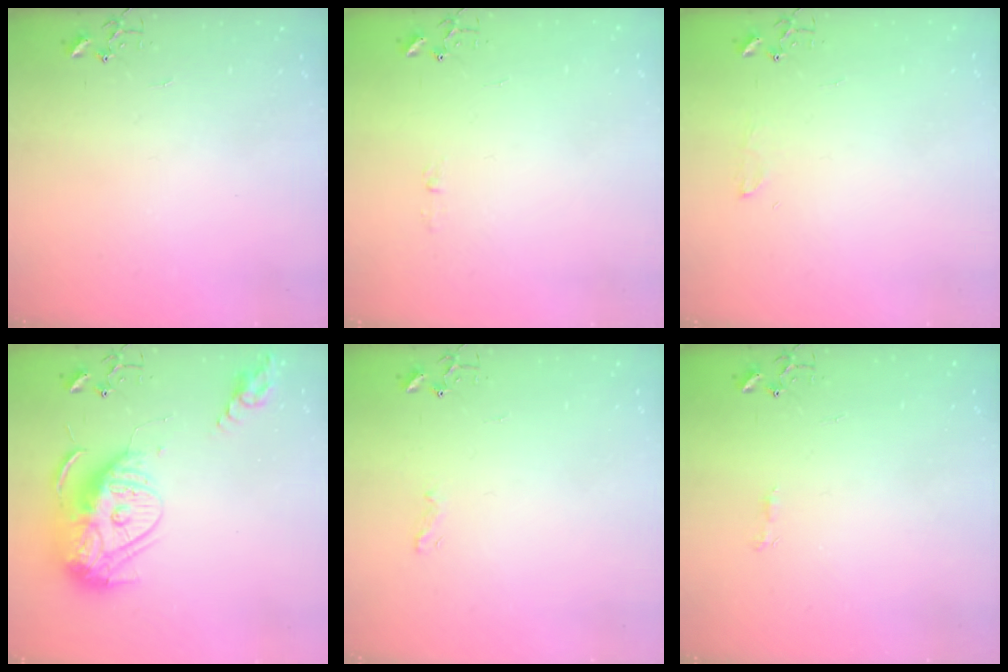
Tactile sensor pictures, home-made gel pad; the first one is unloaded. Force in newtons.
{"total": 2.9, "press": 2.9, "slide": 0.4}
{"total": 6.1, "press": 6.1, "slide": 0.7}
{"total": 17.7, "press": 17.6, "slide": 1.6}
{"total": 5.0, "press": 5.0, "slide": 0.6}
{"total": 5.0, "press": 4.9, "slide": 0.6}